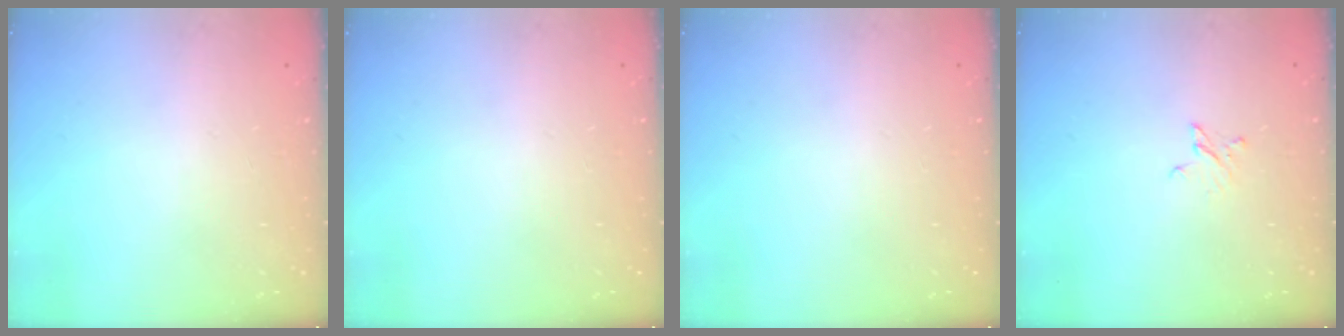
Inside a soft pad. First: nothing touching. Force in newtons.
{"total": 0.0}
{"total": 0.0}
{"total": 2.9, "press": 2.9, "slide": 0.2}